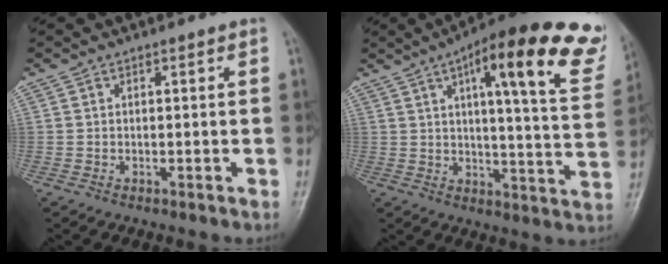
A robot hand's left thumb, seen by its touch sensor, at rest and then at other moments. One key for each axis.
{"total": 24.7, "fx": 13.2, "fy": 5.9, "fz": 20.0, "tx": -0.250, "ty": -0.029, "tz": 0.162}